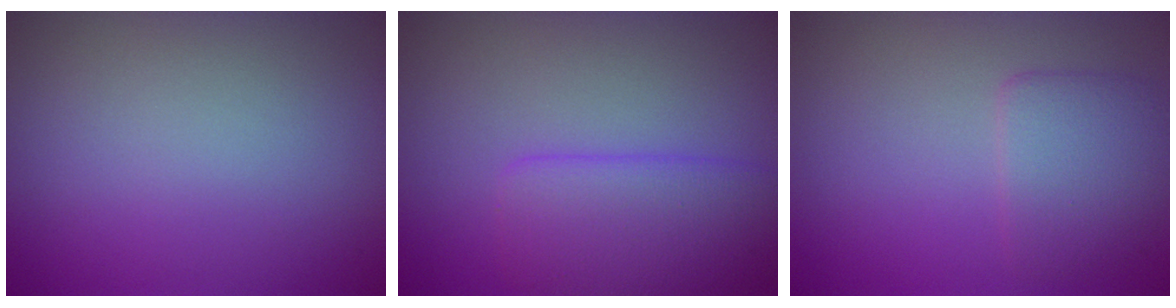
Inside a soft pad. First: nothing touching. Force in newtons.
{"total": 4.3, "press": 4.3, "slide": 0.0}
{"total": 2.8, "press": 2.8, "slide": 0.3}